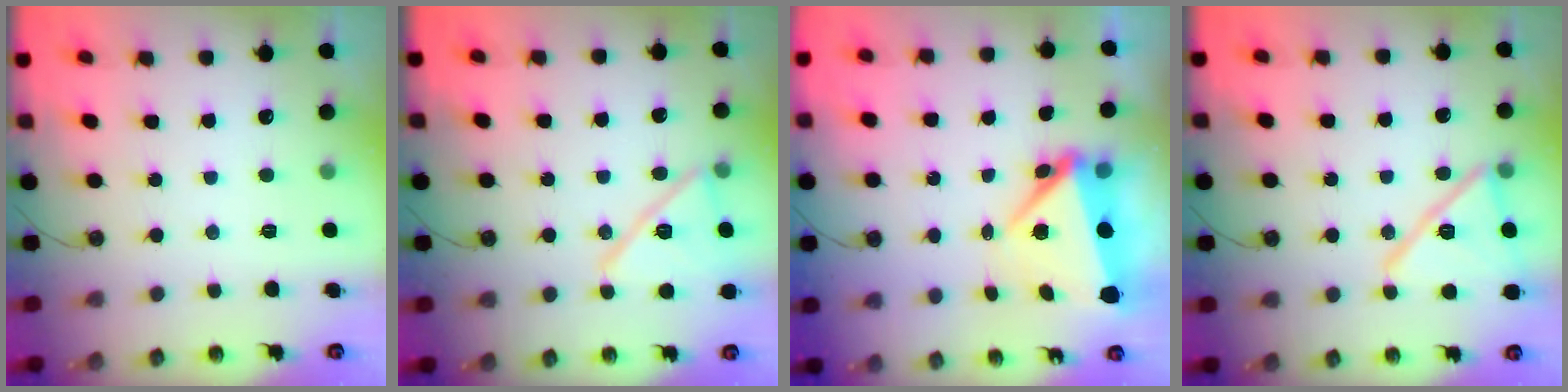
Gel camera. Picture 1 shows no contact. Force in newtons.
{"total": 14.7, "press": 14.7, "slide": 0.1}
{"total": 6.8, "press": 6.7, "slide": 0.9}
{"total": 16.3, "press": 16.3, "slide": 0.4}